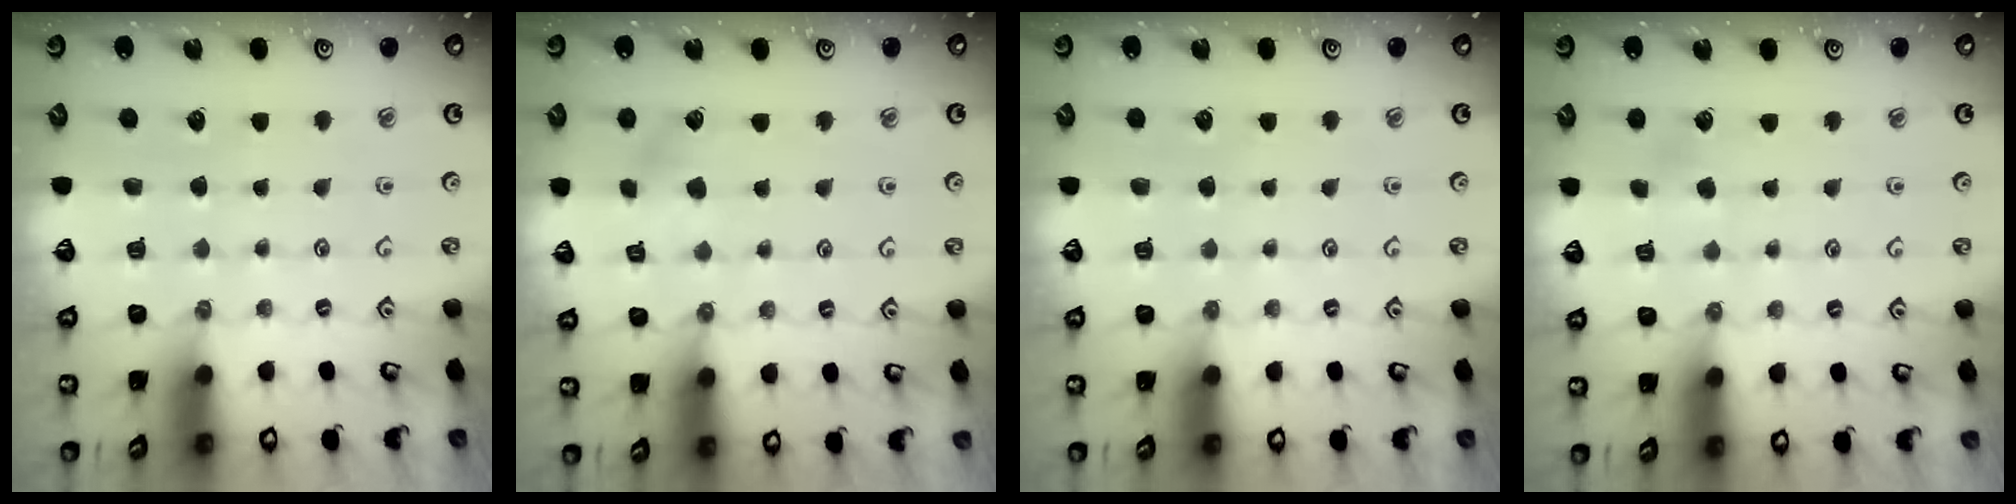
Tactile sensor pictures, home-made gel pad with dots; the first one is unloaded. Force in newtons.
{"total": 3.4, "press": 3.4, "slide": 0.4}
{"total": 0.0}
{"total": 1.8, "press": 1.7, "slide": 0.4}